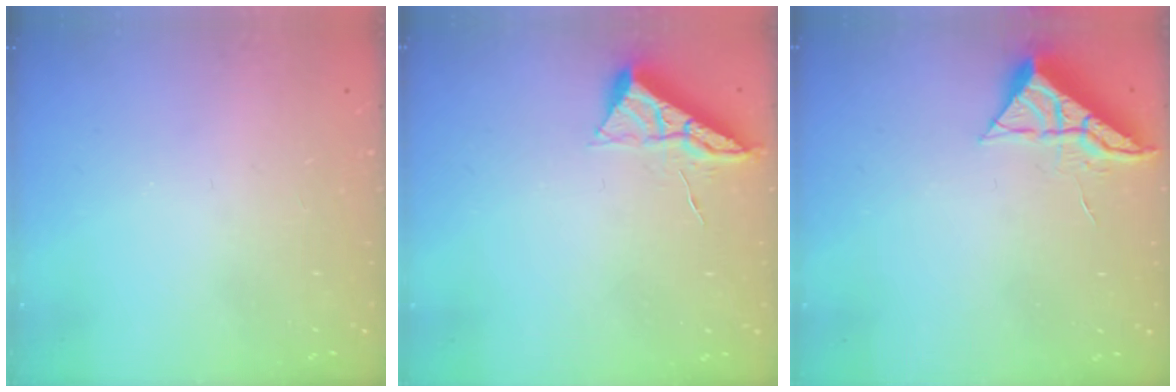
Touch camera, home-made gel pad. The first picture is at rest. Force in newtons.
{"total": 6.6, "press": 6.6, "slide": 0.7}
{"total": 6.4, "press": 6.4, "slide": 0.2}